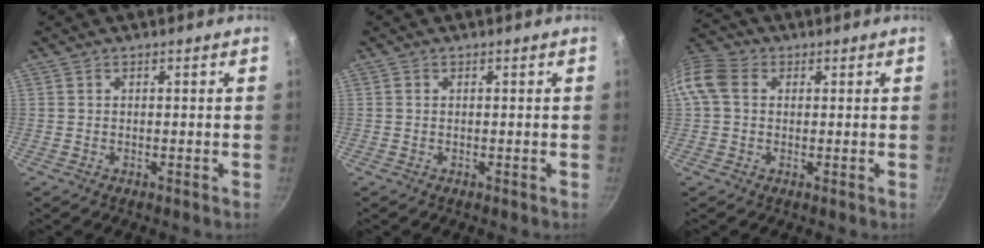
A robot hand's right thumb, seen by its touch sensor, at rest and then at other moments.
{"total": 0.0}
{"total": 10.7, "force": [1.8, 8.4, 6.3], "torque": [-0.140, 0.026, 0.019]}